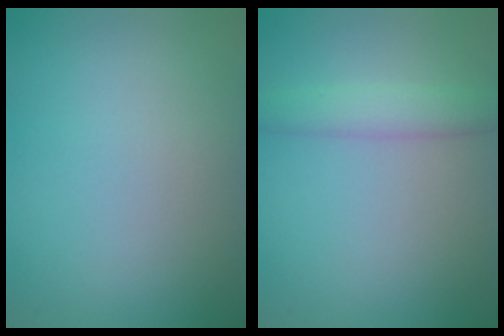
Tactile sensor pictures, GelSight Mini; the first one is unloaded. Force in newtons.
{"total": 2.6, "press": 2.6, "slide": 0.0}